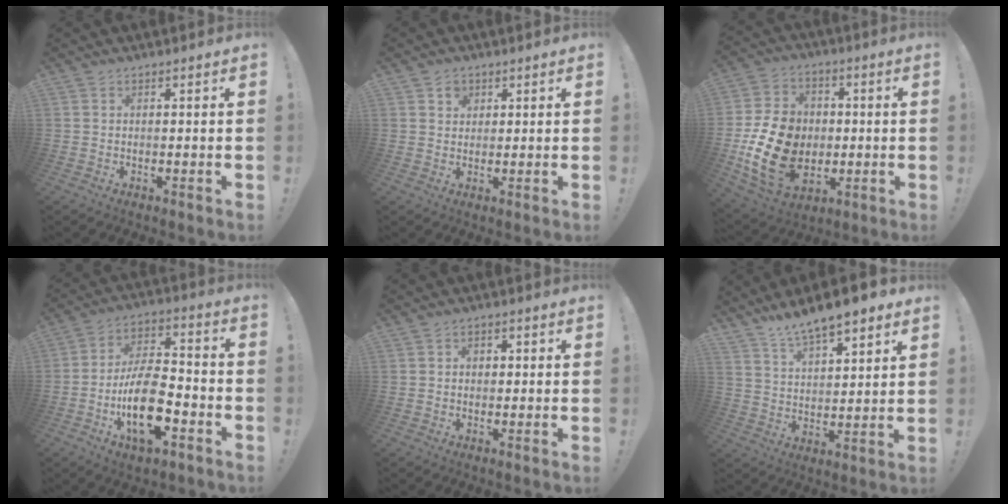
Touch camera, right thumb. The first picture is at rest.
{"total": 2.8, "force": [1.4, 2.4, 0.5], "torque": [0.003, -0.008, 0.022]}
{"total": 19.5, "force": [-2.9, 15.0, 12.1], "torque": [-0.225, 0.015, -0.037]}
{"total": 18.2, "force": [-6.9, 8.7, 14.5], "torque": [-0.259, 0.035, -0.112]}
{"total": 2.0, "force": [-0.5, 1.6, 1.0], "torque": [-0.014, 0.008, -0.011]}
{"total": 10.7, "force": [9.4, 2.5, 4.5], "torque": [-0.088, -0.066, 0.167]}